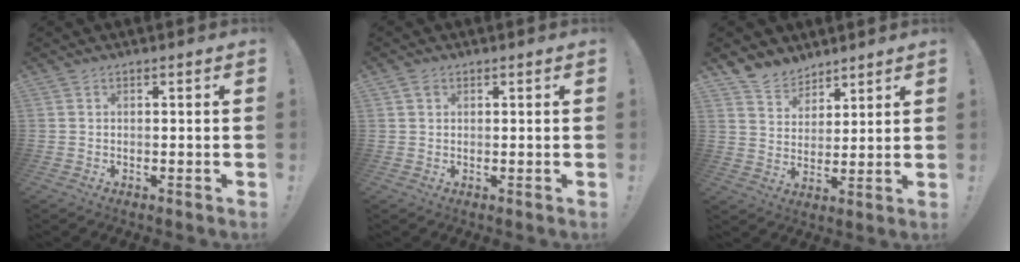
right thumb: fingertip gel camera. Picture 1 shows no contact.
{"total": 1.2, "force": [0.7, 0.9, 0.2], "torque": [-0.003, 0.001, 0.014]}
{"total": 7.7, "force": [6.3, 4.4, 0.3], "torque": [-0.014, -0.049, 0.126]}